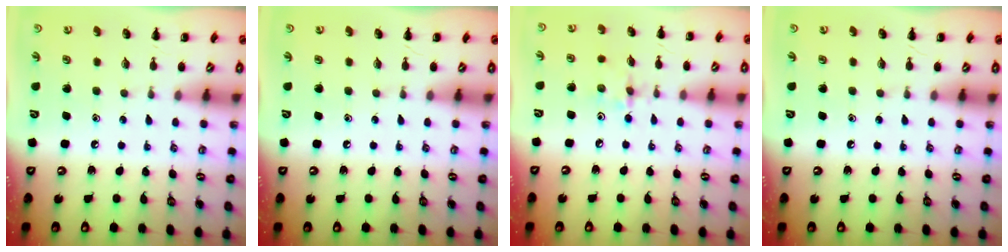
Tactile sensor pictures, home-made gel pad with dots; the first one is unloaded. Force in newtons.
{"total": 0.0}
{"total": 2.7, "press": 2.7, "slide": 0.5}
{"total": 0.0}